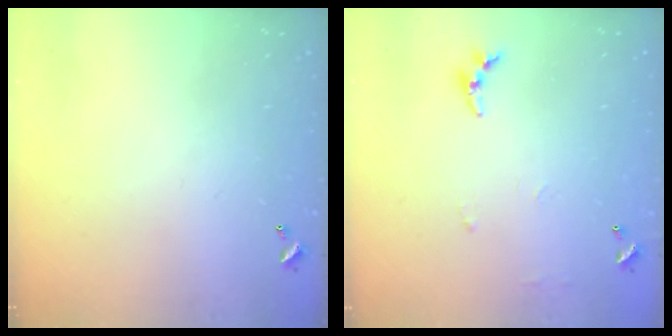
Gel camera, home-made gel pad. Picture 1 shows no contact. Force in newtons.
{"total": 5.2, "press": 5.2, "slide": 0.5}